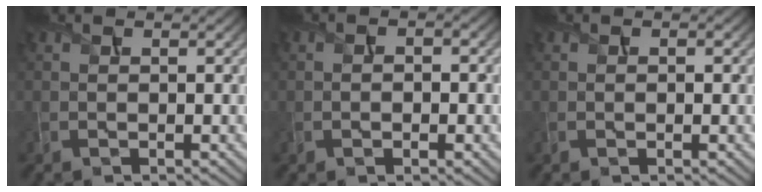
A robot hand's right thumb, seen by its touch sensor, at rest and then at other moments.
{"total": 2.4, "force": [-0.4, 1.5, 1.8], "torque": [-0.009, -0.004, -0.011]}
{"total": 0.8, "force": [-0.1, 0.4, 0.7], "torque": [-0.011, -0.003, 0.000]}